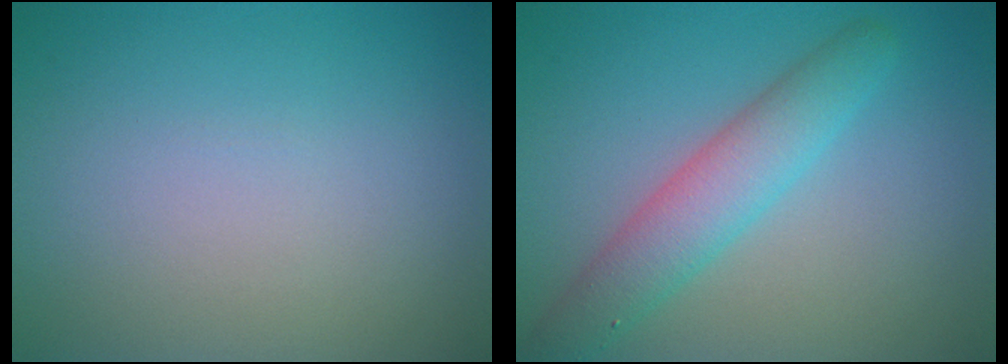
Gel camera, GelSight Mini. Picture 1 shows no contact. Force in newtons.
{"total": 4.5, "press": 4.5, "slide": 0.1}